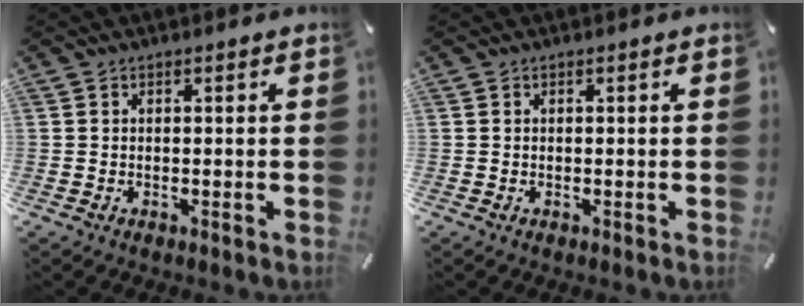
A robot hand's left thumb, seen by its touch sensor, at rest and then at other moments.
{"total": 0.0}